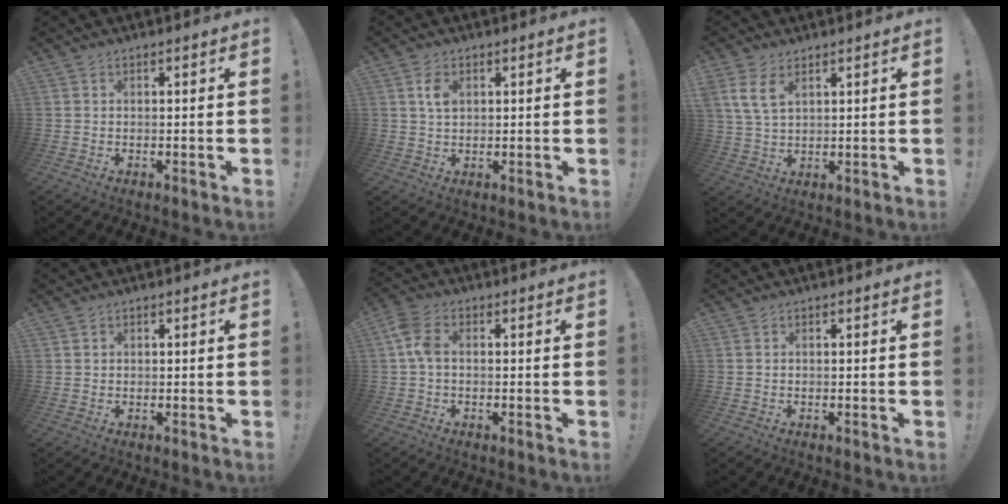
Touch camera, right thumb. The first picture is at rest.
{"total": 4.7, "force": [1.7, 2.9, 3.2], "torque": [-0.042, -0.005, 0.027]}
{"total": 7.4, "force": [3.7, 3.9, 5.1], "torque": [-0.094, -0.009, 0.073]}
{"total": 0.9, "force": [0.5, 0.7, 0.0], "torque": [0.006, -0.001, 0.008]}
{"total": 5.9, "force": [0.4, 3.6, 4.6], "torque": [-0.089, 0.007, 0.008]}
{"total": 0.0}